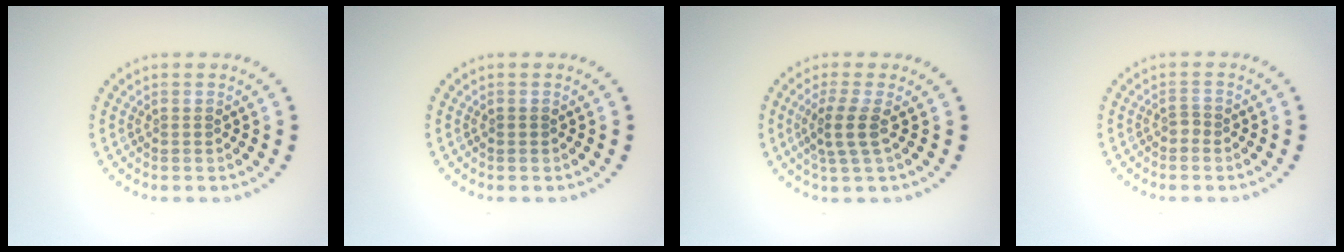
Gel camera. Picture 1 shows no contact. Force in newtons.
{"total": 0.5, "press": 0.5, "slide": 0.1}
{"total": 2.7, "press": 2.1, "slide": 1.6}
{"total": 0.9, "press": 0.6, "slide": 0.7}